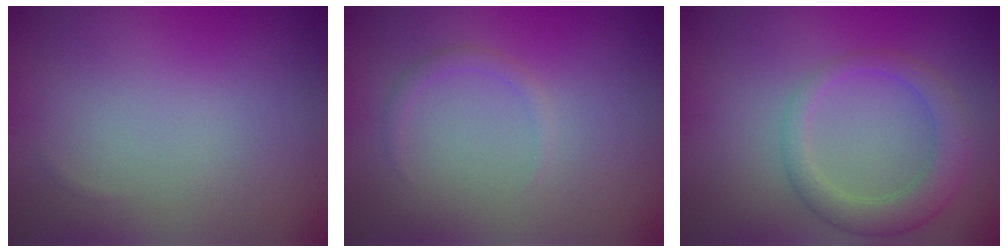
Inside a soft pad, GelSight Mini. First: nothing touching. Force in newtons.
{"total": 1.0, "press": 1.0, "slide": 0.0}
{"total": 3.6, "press": 3.6, "slide": 0.3}